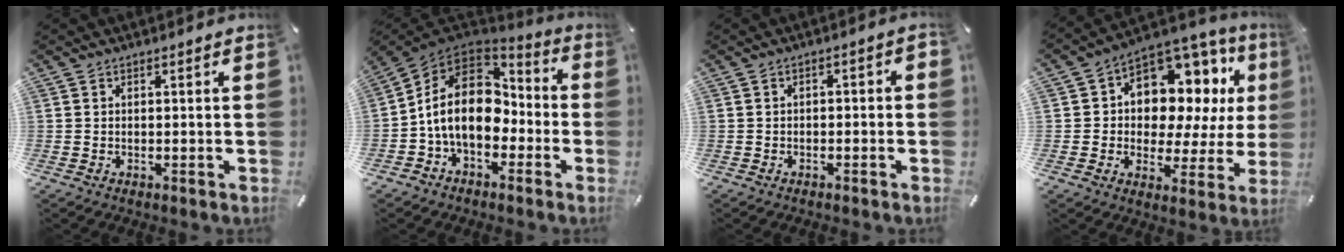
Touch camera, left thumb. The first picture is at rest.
{"total": 15.6, "force": [-0.9, 11.5, 10.5], "torque": [-0.208, 0.012, -0.019]}
{"total": 2.1, "force": [-1.7, 1.0, 0.9], "torque": [-0.016, 0.011, -0.034]}
{"total": 12.4, "force": [5.0, 9.3, 6.5], "torque": [-0.089, -0.055, 0.094]}